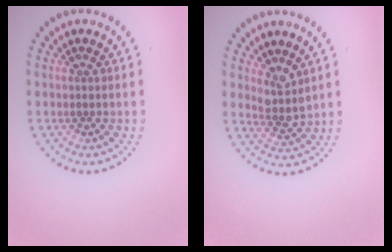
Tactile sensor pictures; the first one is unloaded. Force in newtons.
{"total": 2.4, "press": 1.8, "slide": 1.6}